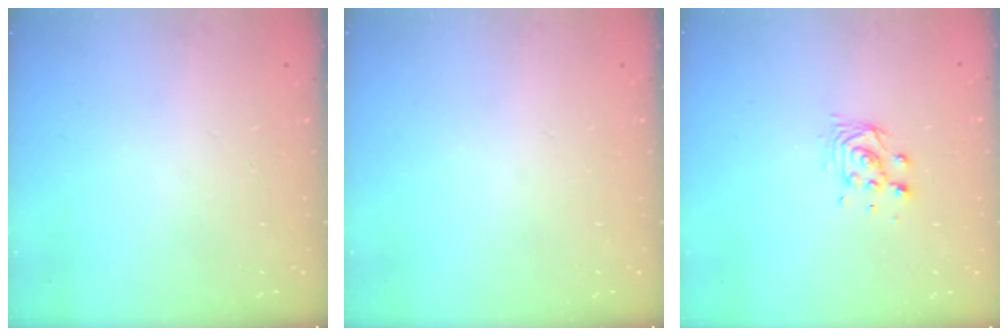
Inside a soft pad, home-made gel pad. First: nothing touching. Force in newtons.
{"total": 0.0}
{"total": 5.0, "press": 5.0, "slide": 0.1}